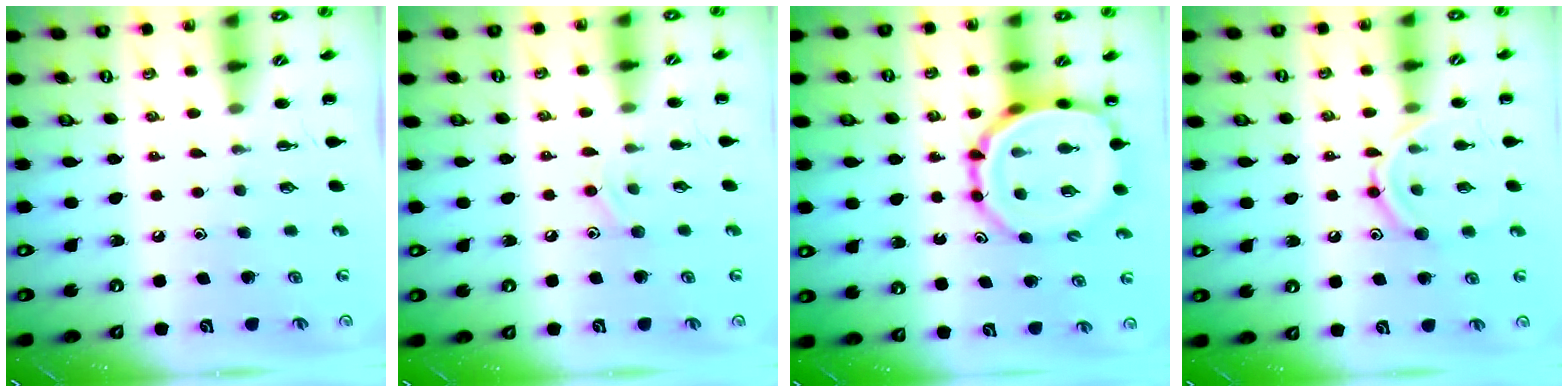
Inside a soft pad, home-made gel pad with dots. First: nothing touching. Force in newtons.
{"total": 6.6, "press": 6.3, "slide": 1.8}
{"total": 12.3, "press": 11.9, "slide": 3.2}
{"total": 12.4, "press": 12.4, "slide": 1.2}